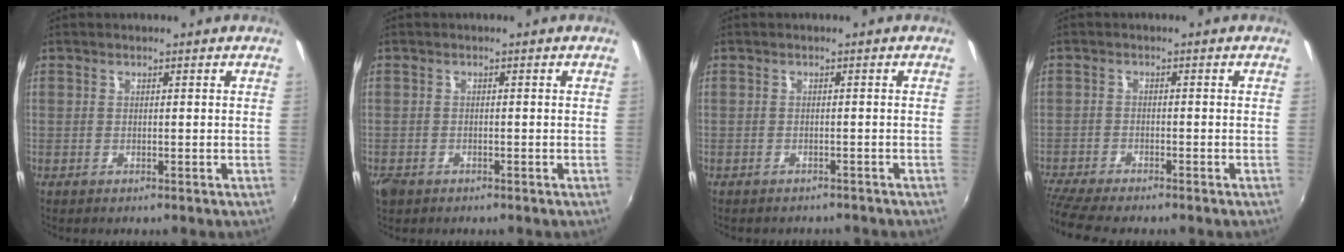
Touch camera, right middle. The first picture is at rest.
{"total": 2.7, "force": [-1.8, 1.6, 1.3], "torque": [-0.030, -0.008, -0.033]}
{"total": 3.0, "force": [-2.7, 1.0, 0.8], "torque": [-0.018, -0.012, -0.034]}
{"total": 8.0, "force": [-7.1, 0.9, 3.6], "torque": [-0.103, -0.035, -0.125]}